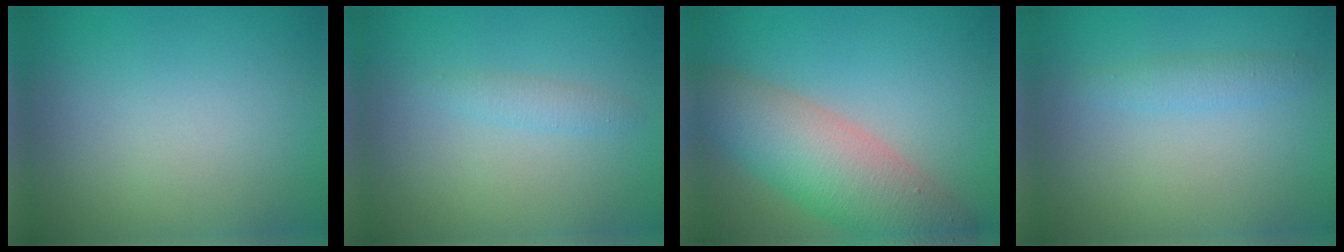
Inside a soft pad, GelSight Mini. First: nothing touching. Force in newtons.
{"total": 1.2, "press": 1.2, "slide": 0.0}
{"total": 7.4, "press": 7.3, "slide": 0.3}
{"total": 1.5, "press": 1.4, "slide": 0.1}